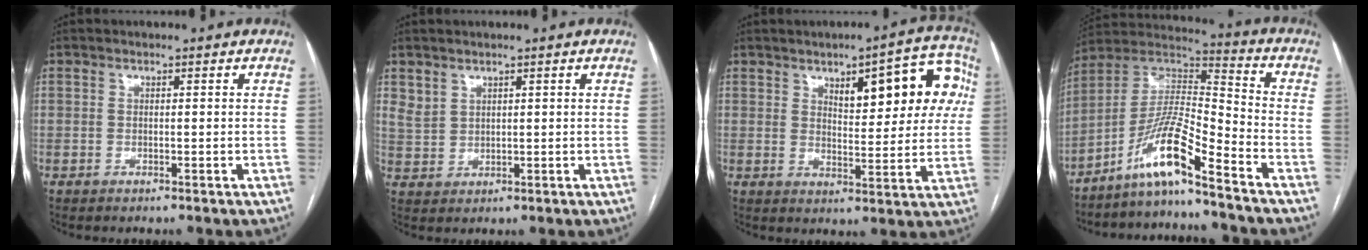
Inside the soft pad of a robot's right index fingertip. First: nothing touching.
{"total": 2.8, "force": [2.1, 1.7, 0.7], "torque": [-0.014, -0.001, 0.051]}
{"total": 13.5, "force": [4.8, 4.7, 11.7], "torque": [-0.136, 0.030, 0.062]}
{"total": 11.2, "force": [-8.1, -0.3, 7.8], "torque": [-0.152, 0.013, -0.154]}